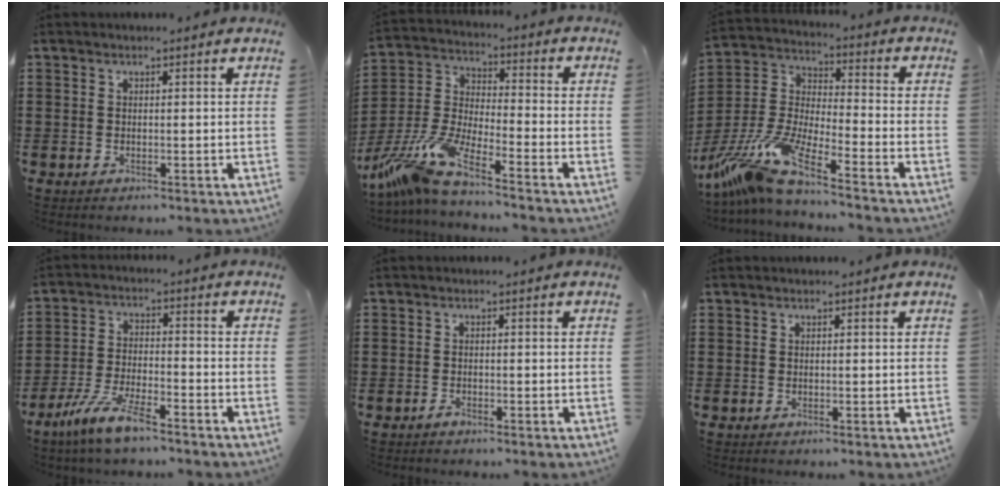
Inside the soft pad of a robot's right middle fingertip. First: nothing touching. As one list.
[{"total": 10.0, "force": [-8.4, 0.6, 5.4], "torque": [-0.140, -0.006, -0.175]}, {"total": 12.0, "force": [-9.7, 0.8, 6.9], "torque": [-0.166, -0.003, -0.200]}, {"total": 7.6, "force": [-6.0, 1.0, 4.6], "torque": [-0.114, -0.011, -0.119]}, {"total": 1.1, "force": [-1.0, 0.4, 0.3], "torque": [-0.008, -0.001, -0.020]}, {"total": 0.0}]